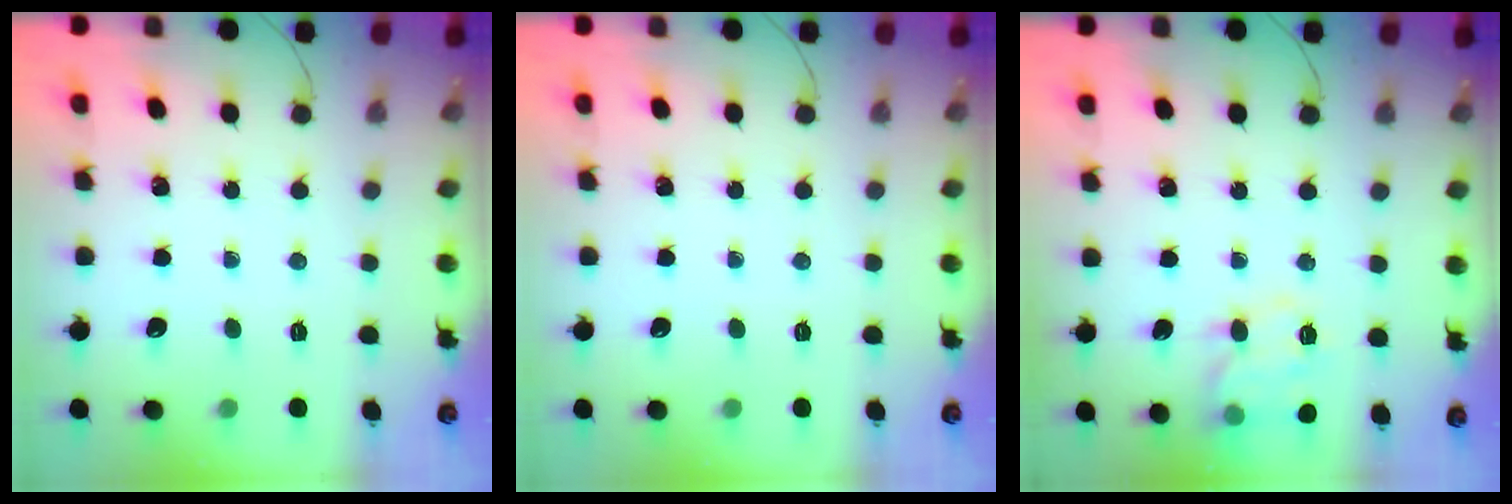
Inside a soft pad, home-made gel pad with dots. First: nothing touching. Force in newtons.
{"total": 0.0}
{"total": 12.9, "press": 12.9, "slide": 0.6}